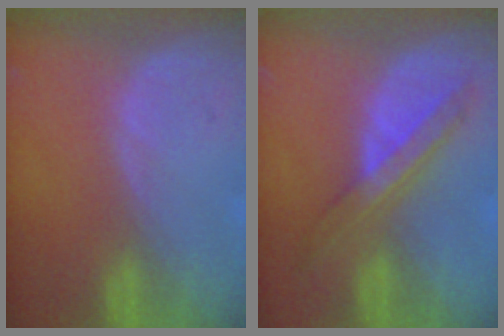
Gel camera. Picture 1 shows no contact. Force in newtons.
{"total": 7.2, "press": 6.2, "slide": 3.5}